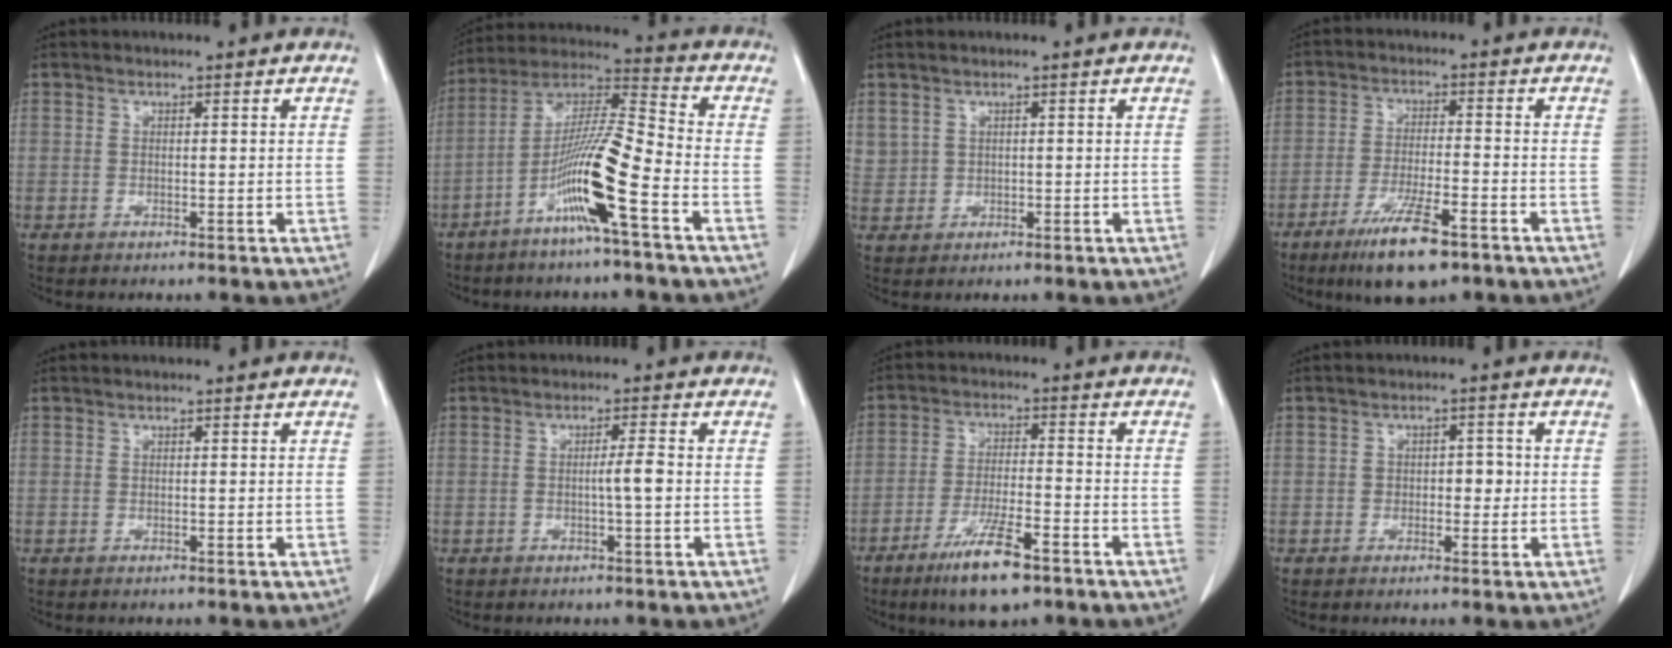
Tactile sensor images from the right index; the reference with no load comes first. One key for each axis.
{"total": 12.9, "fx": -5.7, "fy": -0.4, "fz": 11.5, "tx": -0.224, "ty": 0.000, "tz": -0.115}
{"total": 2.6, "fx": 1.3, "fy": 2.1, "fz": 0.4, "tx": -0.001, "ty": 0.006, "tz": 0.032}
{"total": 9.9, "fx": -6.2, "fy": 1.8, "fz": 7.5, "tx": -0.137, "ty": -0.019, "tz": -0.104}
{"total": 0.0}
{"total": 2.6, "fx": -0.3, "fy": -0.2, "fz": 2.6, "tx": -0.043, "ty": 0.000, "tz": -0.006}
{"total": 9.7, "fx": -6.1, "fy": 1.6, "fz": 7.3, "tx": -0.136, "ty": -0.017, "tz": -0.104}
{"total": 2.9, "fx": -0.1, "fy": 1.8, "fz": 2.3, "tx": -0.027, "ty": 0.009, "tz": -0.001}